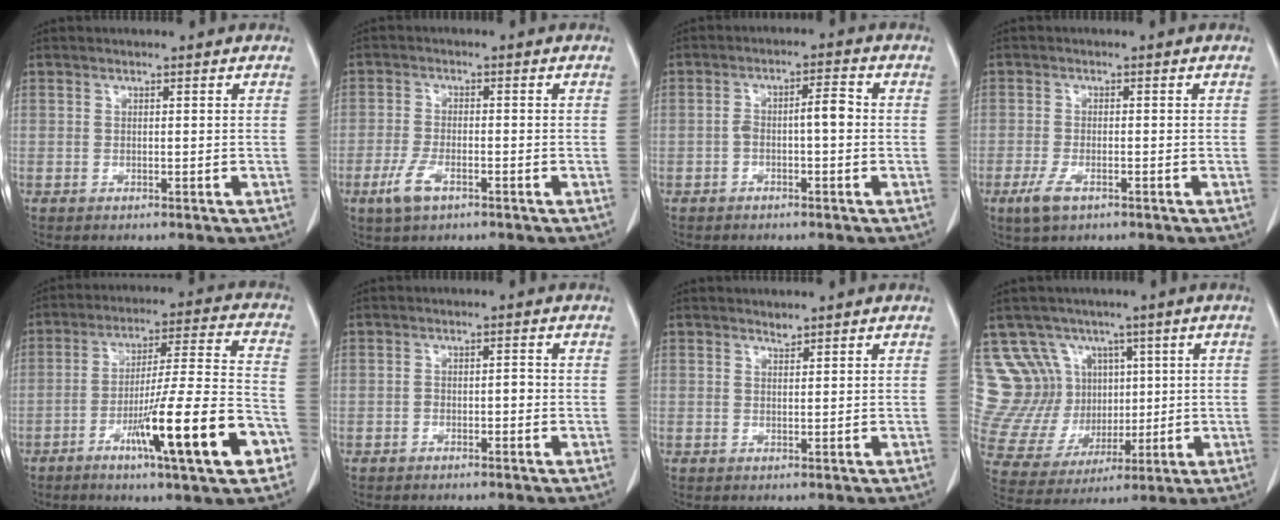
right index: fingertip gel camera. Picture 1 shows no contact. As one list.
[{"total": 4.4, "force": [-2.4, 1.6, 3.4], "torque": [-0.077, -0.005, -0.041]}, {"total": 4.1, "force": [-0.6, 1.0, 4.0], "torque": [-0.069, 0.021, -0.008]}, {"total": 3.4, "force": [-1.9, 1.2, 2.6], "torque": [-0.061, -0.004, -0.032]}, {"total": 18.1, "force": [-7.7, 0.5, 16.4], "torque": [-0.248, -0.008, -0.118]}, {"total": 1.5, "force": [-0.6, 0.7, 1.2], "torque": [-0.017, 0.005, -0.010]}, {"total": 0.7, "force": [0.7, 0.0, 0.1], "torque": [-0.006, -0.005, 0.013]}, {"total": 12.6, "force": [4.9, 11.1, 3.2], "torque": [-0.081, 0.057, 0.122]}]